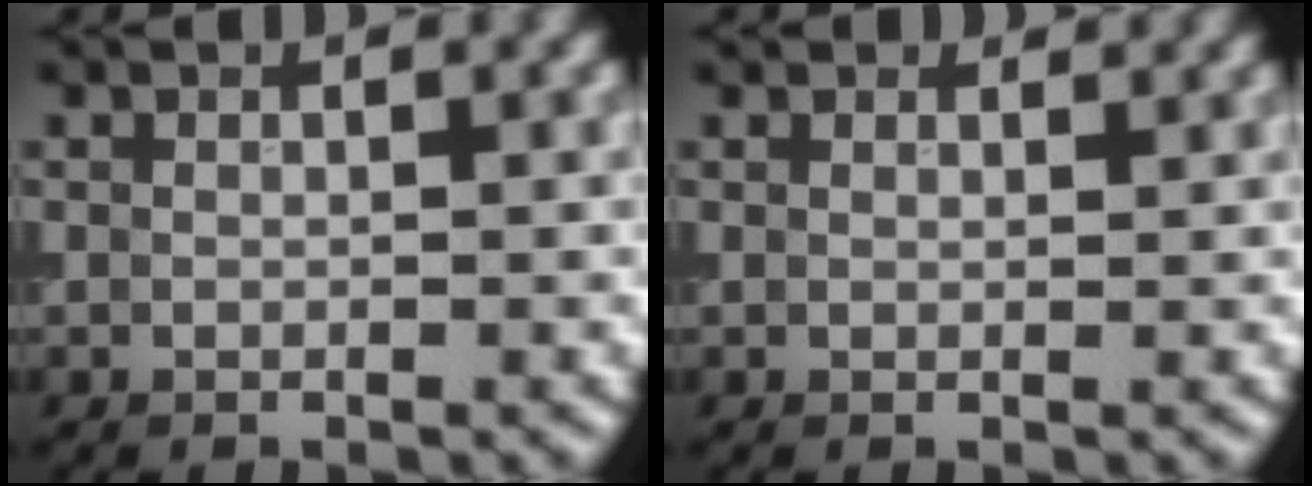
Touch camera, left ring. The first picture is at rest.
{"total": 2.2, "force": [2.1, 0.6, 0.5], "torque": [-0.015, 0.000, 0.023]}